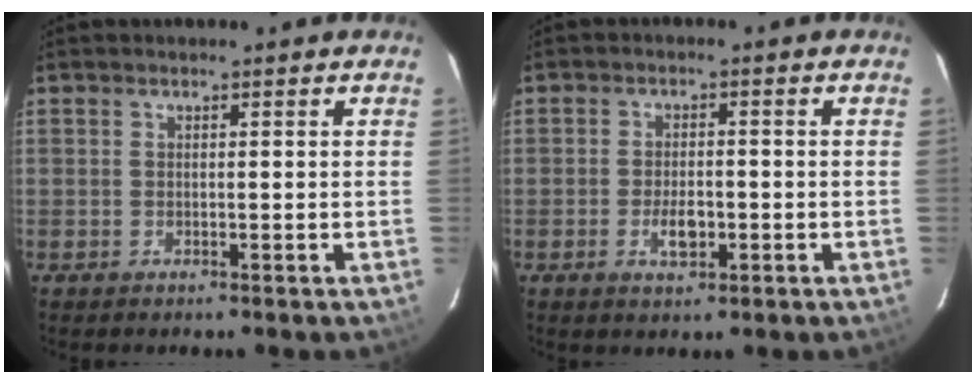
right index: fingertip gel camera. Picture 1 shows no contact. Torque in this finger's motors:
{"motor_torque": [0.54, 0.17, 0.29, 0.06]}